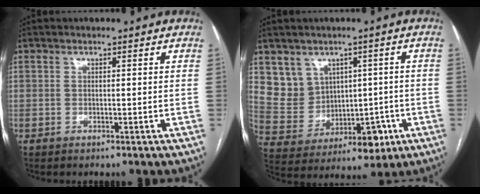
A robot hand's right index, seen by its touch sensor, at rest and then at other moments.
{"total": 9.2, "force": [2.1, 8.5, 2.9], "torque": [-0.048, 0.042, 0.068]}